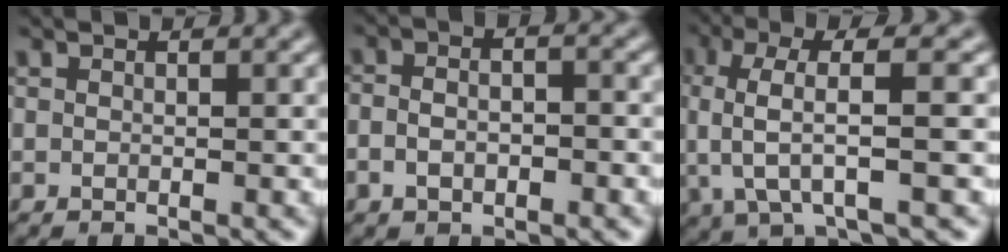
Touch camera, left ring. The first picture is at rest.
{"total": 3.7, "force": [-1.0, 2.3, 2.7], "torque": [-0.040, 0.000, -0.016]}
{"total": 6.4, "force": [0.5, 1.7, 6.1], "torque": [-0.119, 0.007, 0.009]}